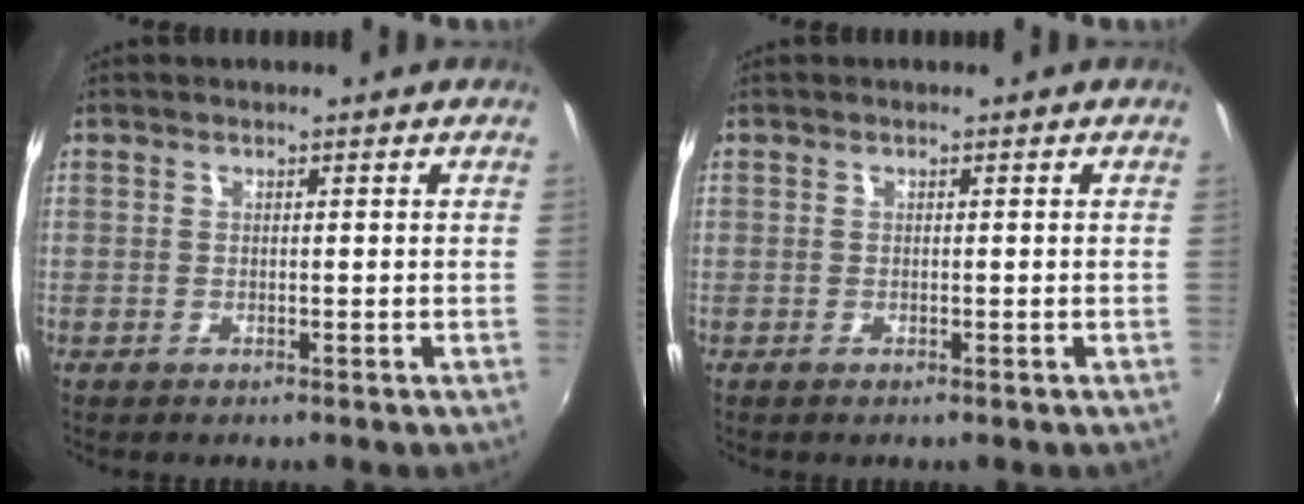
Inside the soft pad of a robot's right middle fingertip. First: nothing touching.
{"total": 0.0}